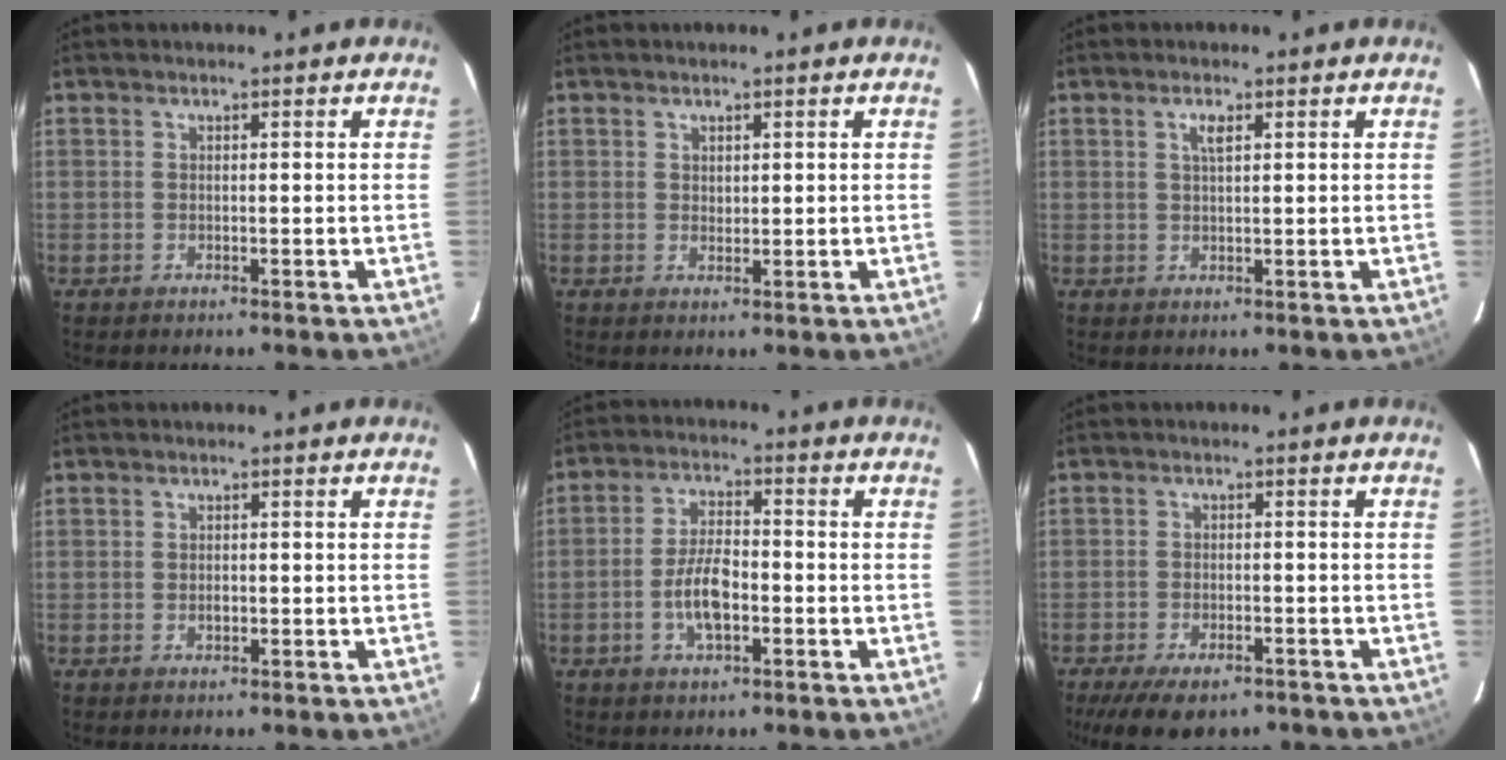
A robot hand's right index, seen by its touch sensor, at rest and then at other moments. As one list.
[{"total": 1.2, "force": [0.7, 1.0, 0.4], "torque": [-0.003, 0.003, 0.013]}, {"total": 2.0, "force": [0.9, 0.7, 1.6], "torque": [-0.030, 0.004, 0.015]}, {"total": 1.3, "force": [-0.1, 1.1, 0.8], "torque": [-0.013, 0.002, -0.002]}, {"total": 7.3, "force": [-2.2, 3.1, 6.2], "torque": [-0.124, 0.004, -0.039]}, {"total": 10.9, "force": [-7.8, 4.6, 6.1], "torque": [-0.131, -0.026, -0.120]}]